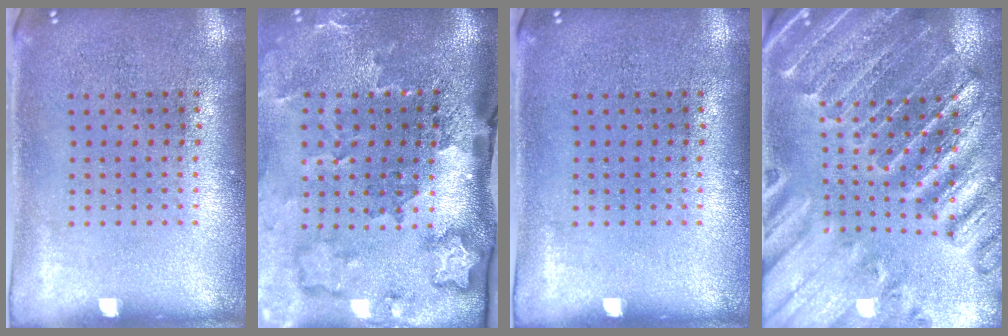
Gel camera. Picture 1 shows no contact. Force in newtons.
{"total": 3.5, "press": 2.3, "slide": 2.6}
{"total": 0.0}
{"total": 2.8, "press": 2.8, "slide": 0.4}